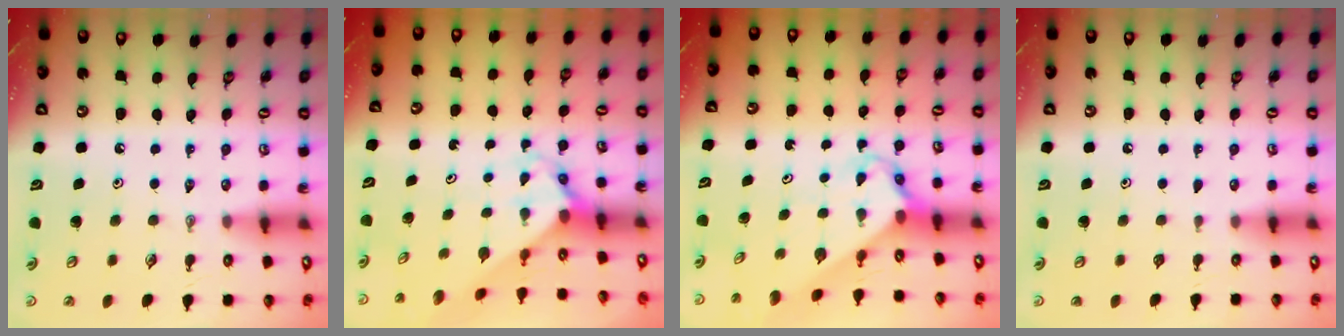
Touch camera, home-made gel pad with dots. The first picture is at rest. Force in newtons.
{"total": 3.3, "press": 3.3, "slide": 0.3}
{"total": 2.9, "press": 2.9, "slide": 0.3}
{"total": 0.8, "press": 0.8, "slide": 0.1}